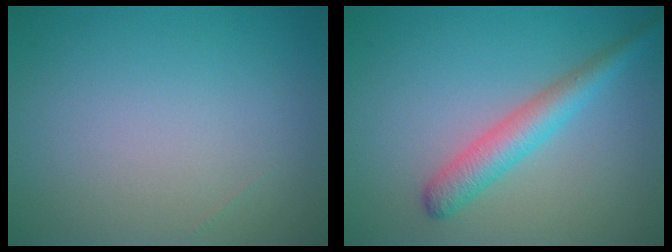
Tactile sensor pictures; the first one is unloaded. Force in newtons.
{"total": 2.8, "press": 2.8, "slide": 0.2}